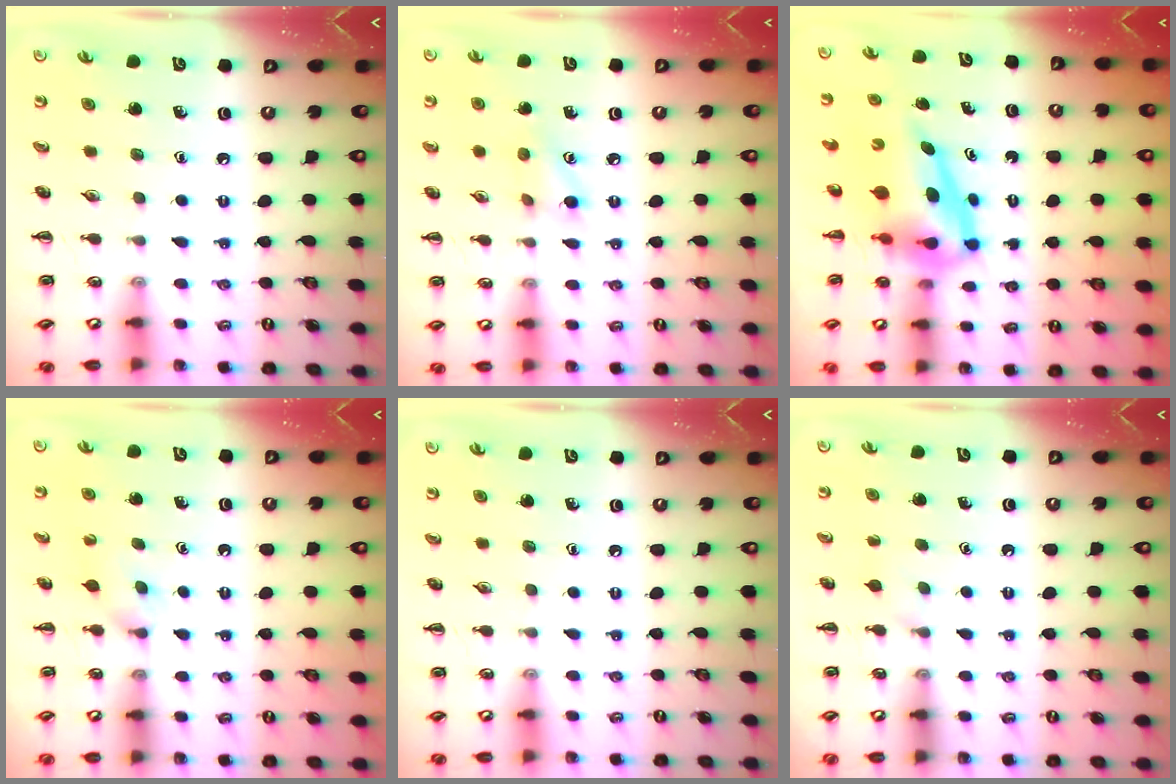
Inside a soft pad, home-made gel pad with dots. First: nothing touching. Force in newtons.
{"total": 5.4, "press": 5.3, "slide": 1.2}
{"total": 6.8, "press": 6.5, "slide": 1.9}
{"total": 2.8, "press": 2.5, "slide": 1.2}
{"total": 0.0}
{"total": 1.9, "press": 1.7, "slide": 0.9}